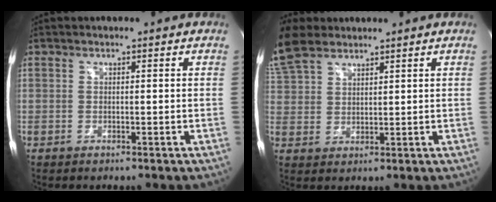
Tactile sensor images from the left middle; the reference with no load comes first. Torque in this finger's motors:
{"motor_torque": [0.41, -0.30, 1.06, 0.21]}